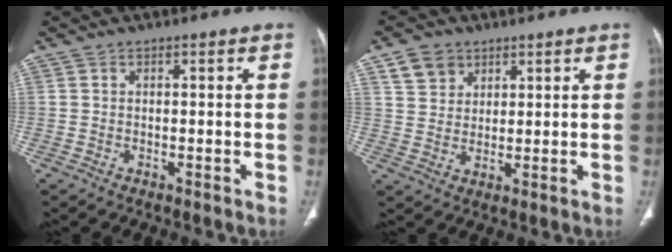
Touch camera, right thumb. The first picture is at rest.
{"total": 5.9, "force": [3.4, 4.5, 1.8], "torque": [-0.014, -0.014, 0.066]}